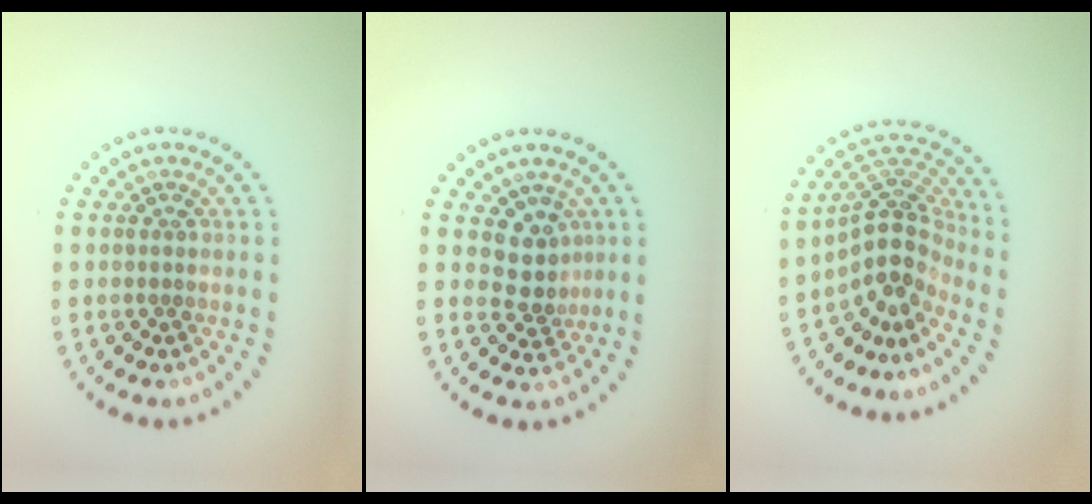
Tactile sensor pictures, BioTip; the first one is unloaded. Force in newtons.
{"total": 2.7, "press": 1.9, "slide": 1.9}
{"total": 4.3, "press": 2.9, "slide": 3.2}